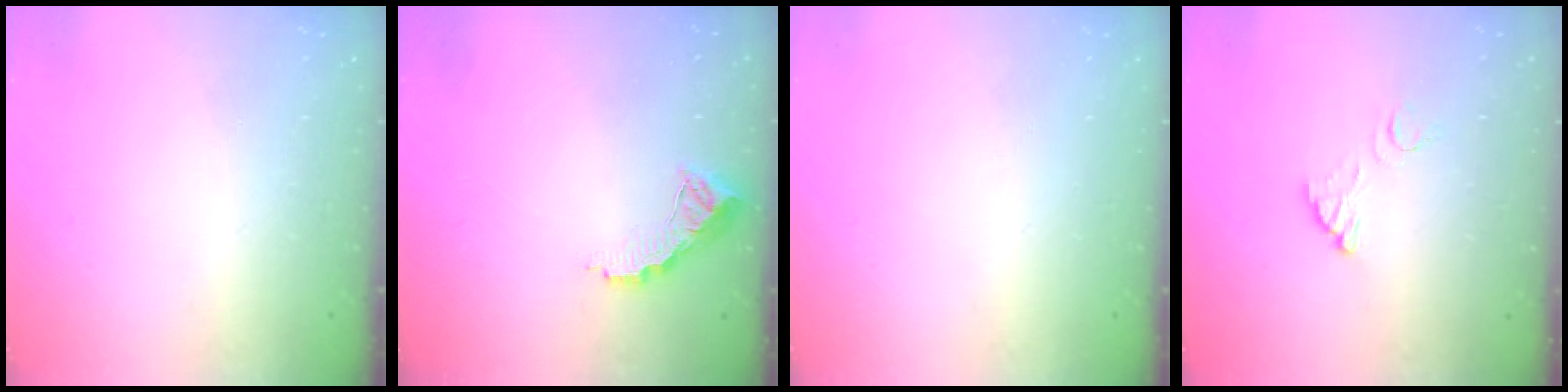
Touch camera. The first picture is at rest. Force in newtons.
{"total": 8.5, "press": 8.4, "slide": 0.5}
{"total": 0.0}
{"total": 3.6, "press": 3.6, "slide": 0.3}